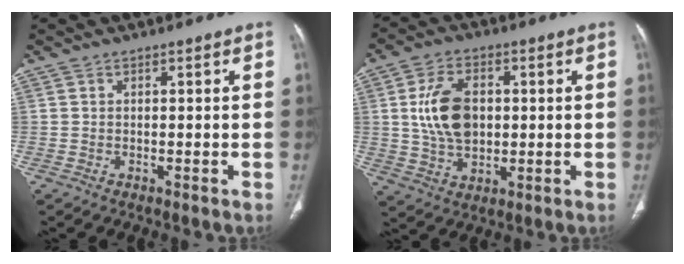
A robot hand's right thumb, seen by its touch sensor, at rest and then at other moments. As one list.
[{"total": 11.2, "force": [1.3, 7.3, 8.4], "torque": [-0.142, -0.002, 0.030]}]